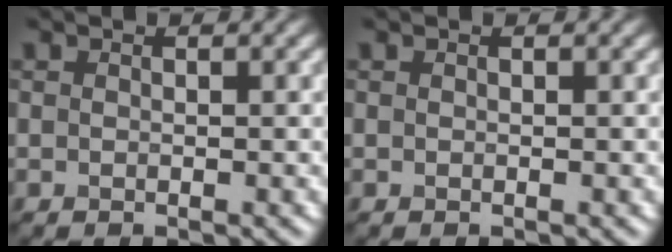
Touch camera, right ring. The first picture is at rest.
{"total": 0.0}